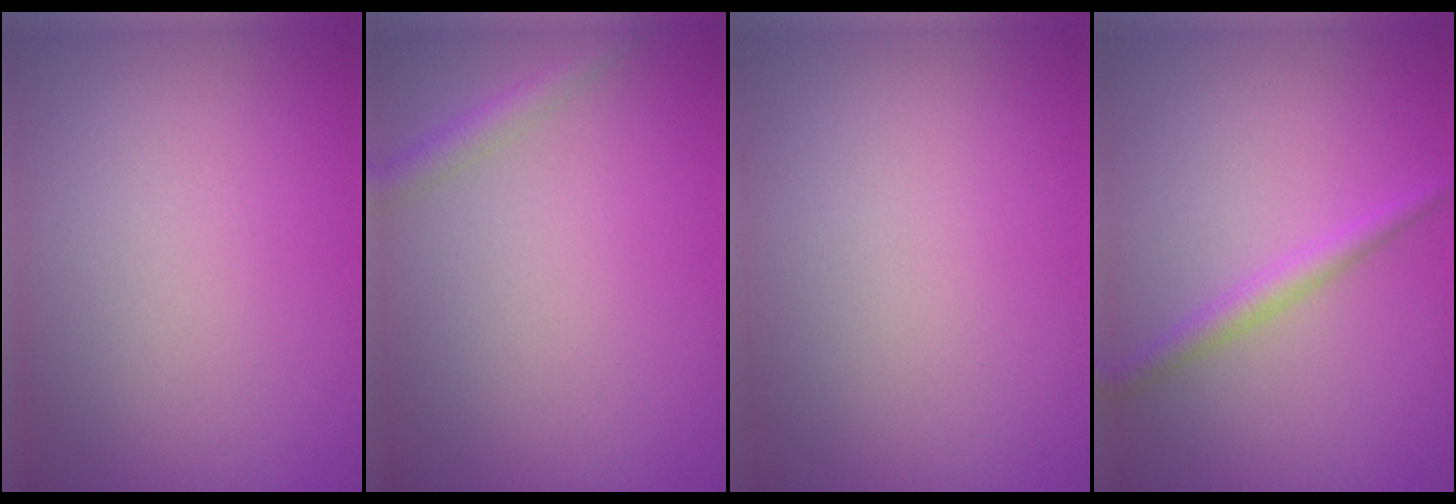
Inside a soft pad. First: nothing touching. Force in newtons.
{"total": 1.8, "press": 1.8, "slide": 0.0}
{"total": 0.0}
{"total": 2.1, "press": 2.1, "slide": 0.0}